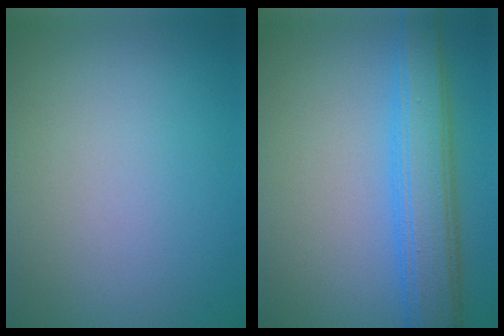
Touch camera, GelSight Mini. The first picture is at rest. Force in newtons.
{"total": 5.6, "press": 5.6, "slide": 0.2}